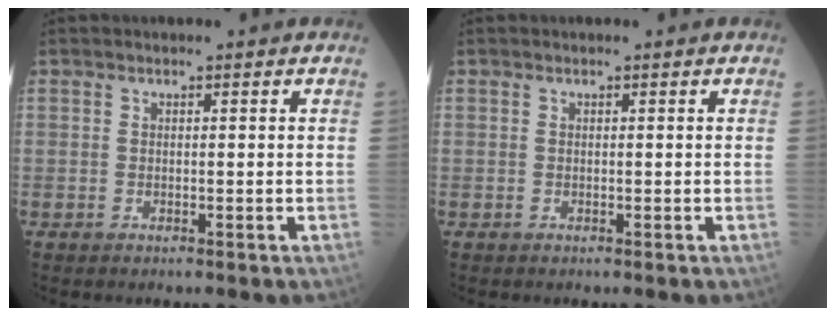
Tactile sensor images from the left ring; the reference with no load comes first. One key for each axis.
{"total": 0.0}